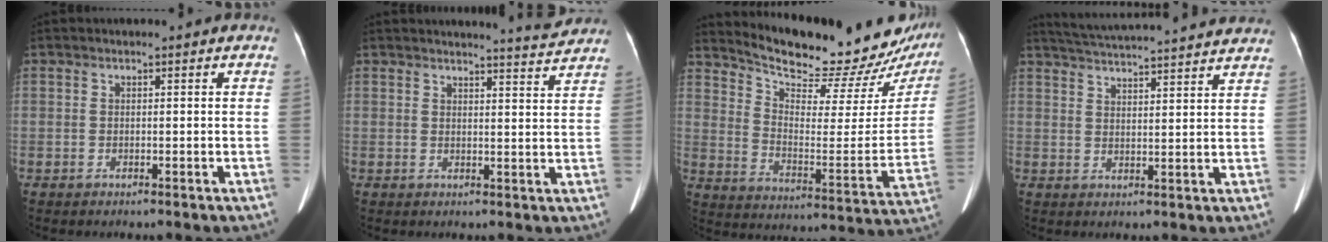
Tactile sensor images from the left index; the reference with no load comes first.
{"total": 4.5, "force": [4.5, -0.7, 0.3], "torque": [-0.016, -0.022, 0.048]}
{"total": 23.2, "force": [21.4, 5.2, 7.2], "torque": [-0.112, -0.071, 0.285]}
{"total": 19.9, "force": [18.6, 0.7, 7.1], "torque": [-0.121, 0.006, 0.248]}